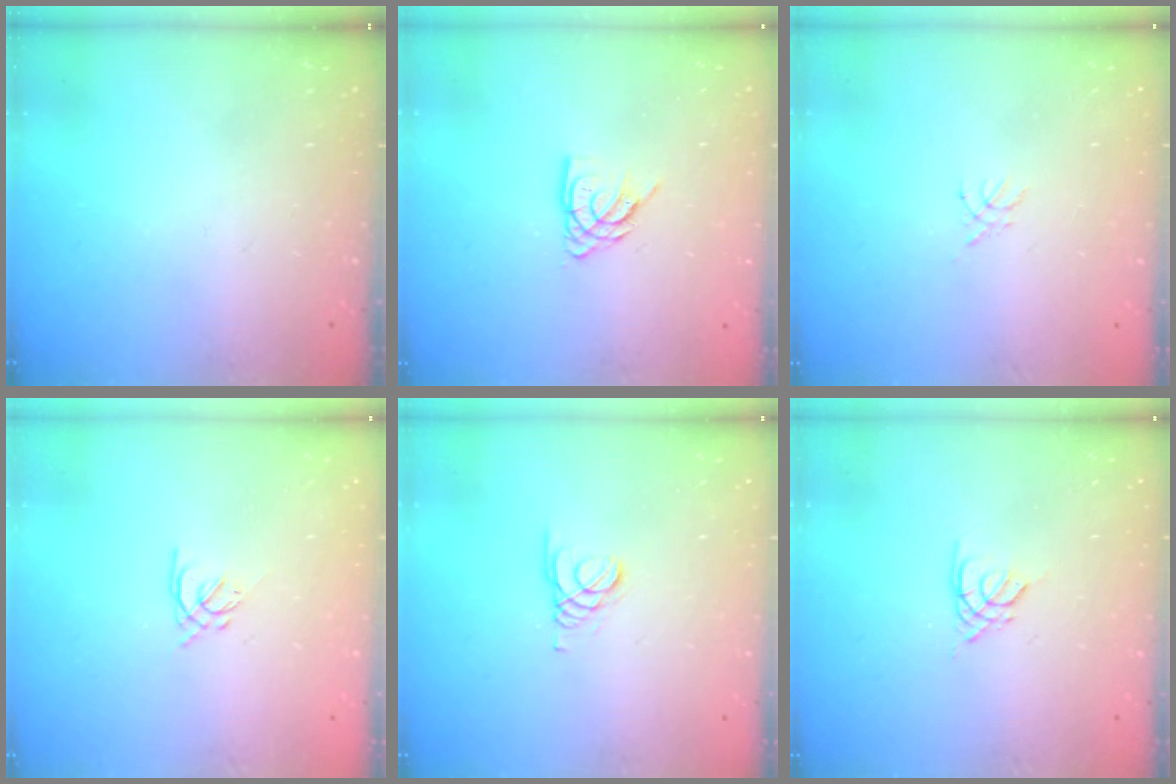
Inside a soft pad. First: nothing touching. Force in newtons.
{"total": 7.1, "press": 7.0, "slide": 0.6}
{"total": 1.4, "press": 1.4, "slide": 0.3}
{"total": 1.3, "press": 1.1, "slide": 0.6}
{"total": 1.6, "press": 1.5, "slide": 0.2}
{"total": 2.6, "press": 2.6, "slide": 0.3}